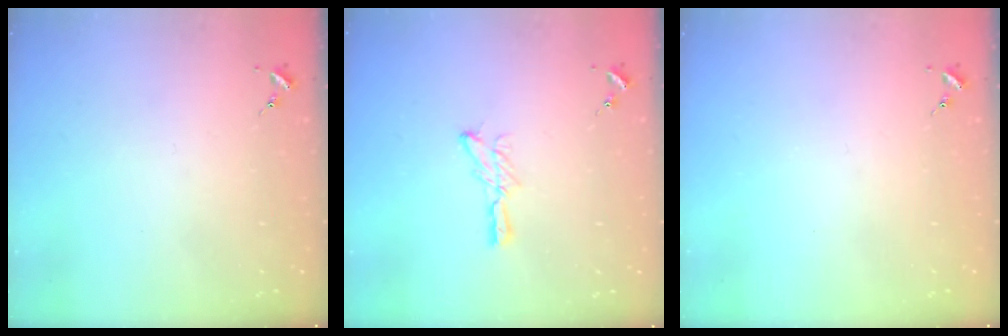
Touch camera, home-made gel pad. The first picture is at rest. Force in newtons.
{"total": 6.1, "press": 6.0, "slide": 0.7}
{"total": 0.0}